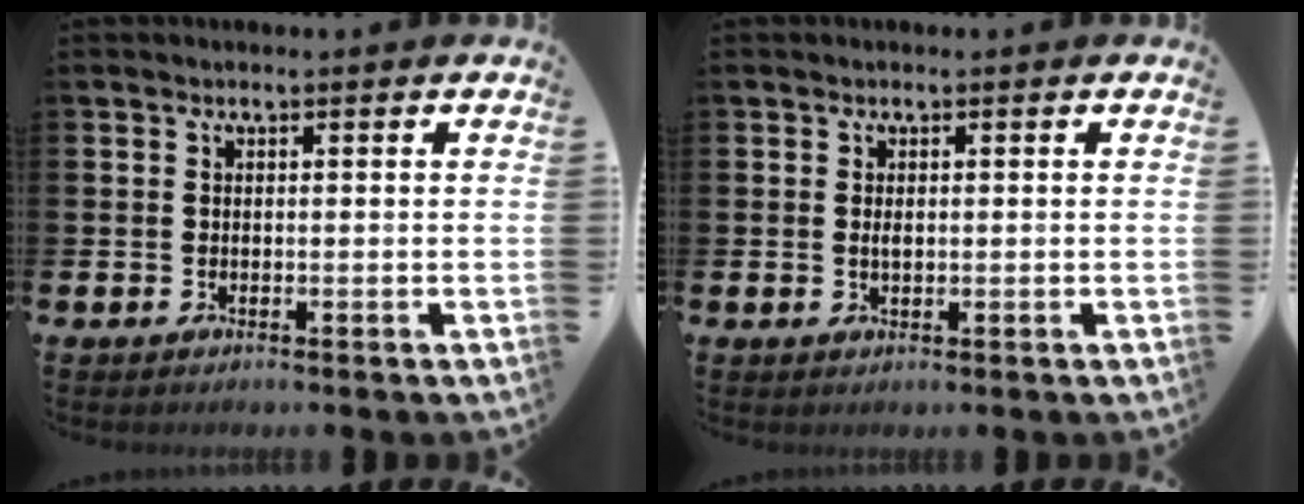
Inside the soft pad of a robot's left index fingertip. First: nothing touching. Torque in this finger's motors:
{"motor_torque": [0.32, -0.01, 0.03, 0.05]}